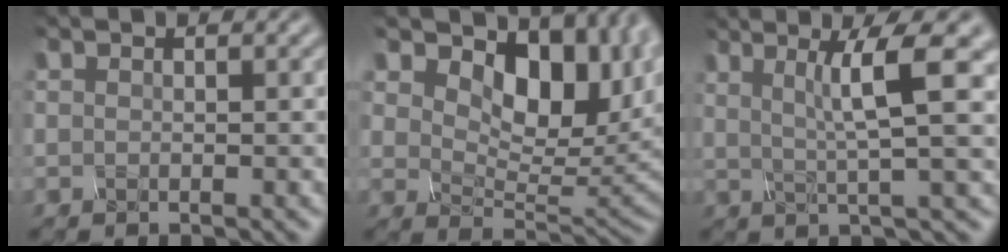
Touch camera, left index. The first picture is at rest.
{"total": 9.1, "force": [3.8, 5.2, 6.4], "torque": [-0.111, -0.010, 0.079]}
{"total": 6.8, "force": [1.6, 0.8, 6.5], "torque": [-0.120, 0.009, 0.046]}